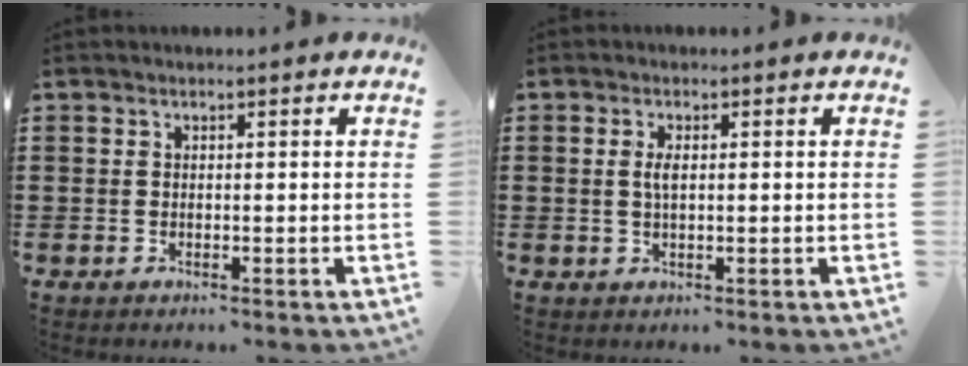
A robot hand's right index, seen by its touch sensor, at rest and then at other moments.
{"total": 1.9, "force": [0.2, 0.6, 1.8], "torque": [-0.035, 0.003, 0.002]}